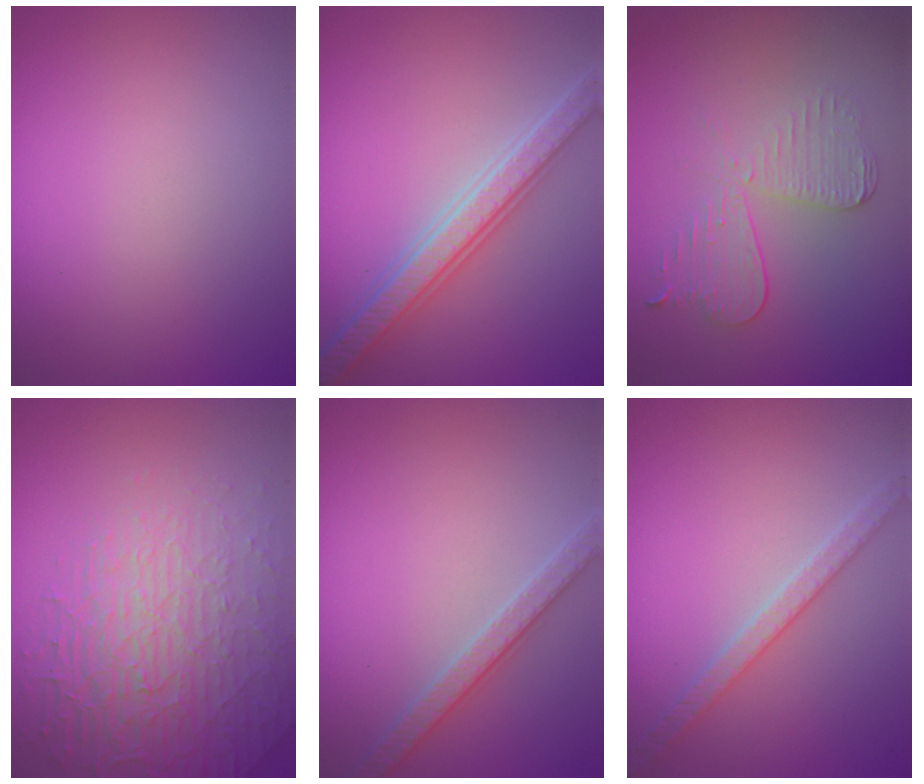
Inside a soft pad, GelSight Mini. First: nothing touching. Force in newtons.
{"total": 5.4, "press": 5.3, "slide": 1.1}
{"total": 3.5, "press": 3.1, "slide": 1.7}
{"total": 4.9, "press": 4.4, "slide": 2.1}
{"total": 2.7, "press": 2.7, "slide": 0.1}
{"total": 2.9, "press": 2.8, "slide": 0.6}